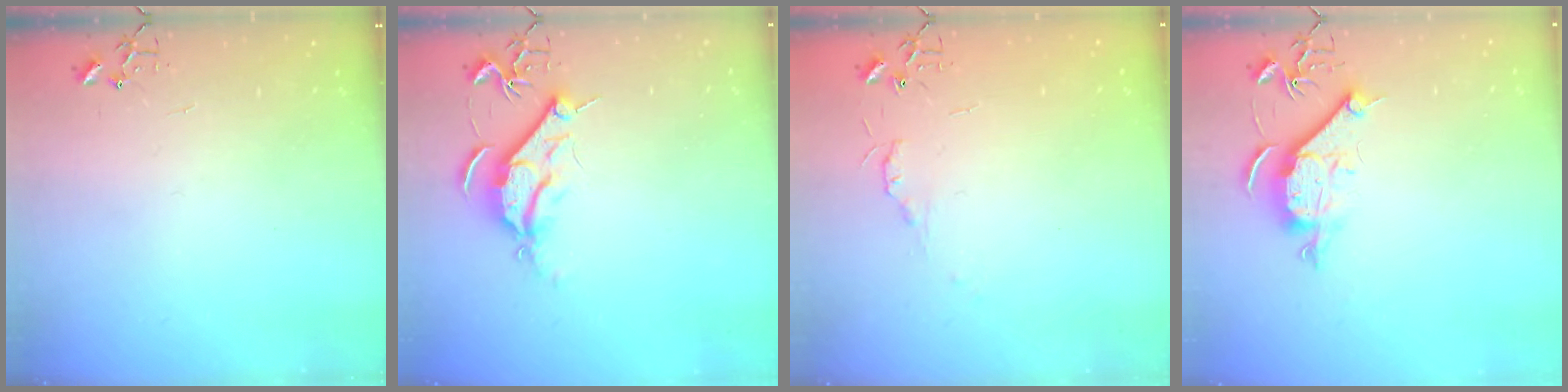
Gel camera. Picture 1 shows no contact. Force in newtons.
{"total": 9.1, "press": 9.0, "slide": 0.8}
{"total": 4.8, "press": 4.8, "slide": 0.7}
{"total": 10.4, "press": 10.4, "slide": 0.9}